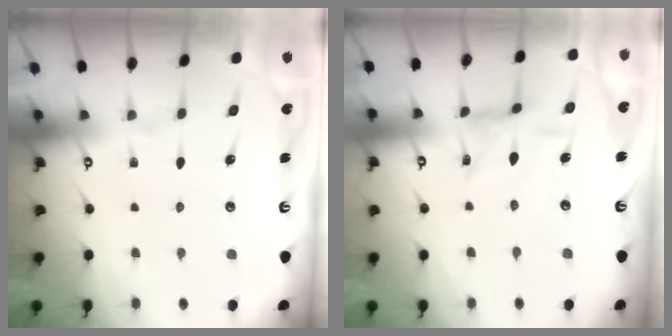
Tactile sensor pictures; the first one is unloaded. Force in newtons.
{"total": 4.4, "press": 4.4, "slide": 0.3}